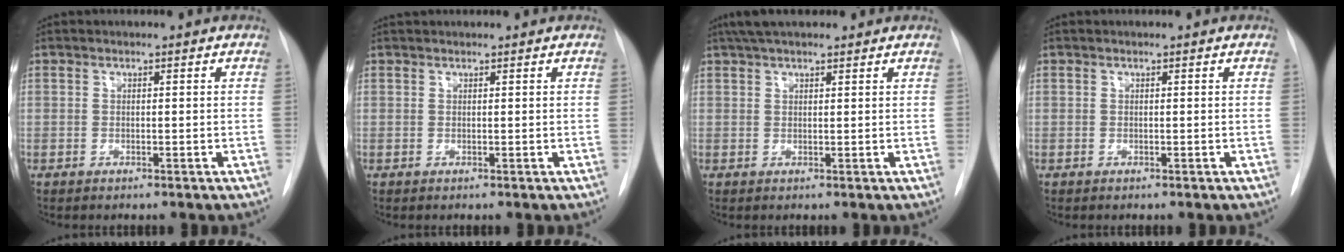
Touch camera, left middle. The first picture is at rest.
{"total": 1.7, "force": [1.6, 0.2, 0.5], "torque": [-0.008, 0.026, 0.029]}
{"total": 6.3, "force": [5.1, 1.6, 3.4], "torque": [-0.055, 0.036, 0.086]}
{"total": 0.0}